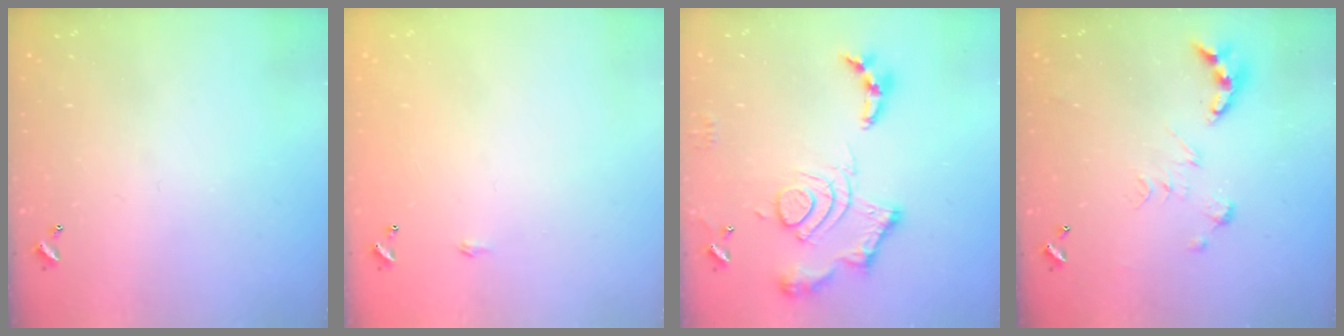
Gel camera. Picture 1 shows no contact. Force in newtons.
{"total": 0.6, "press": 0.6, "slide": 0.2}
{"total": 16.5, "press": 16.4, "slide": 1.7}
{"total": 0.0}